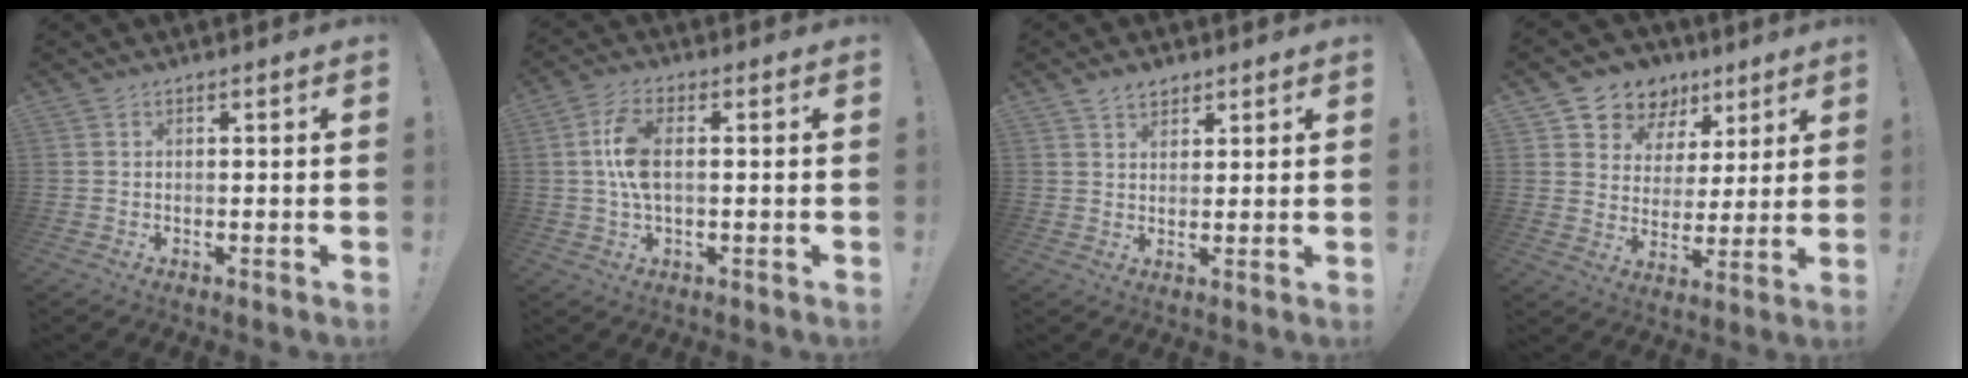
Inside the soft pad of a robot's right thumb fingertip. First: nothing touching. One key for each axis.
{"total": 9.0, "fx": 0.4, "fy": 3.8, "fz": 8.1, "tx": -0.164, "ty": -0.004, "tz": 0.006}
{"total": 4.0, "fx": 2.9, "fy": 2.5, "fz": 1.2, "tx": -0.012, "ty": -0.014, "tz": 0.053}
{"total": 9.2, "fx": 5.2, "fy": 7.4, "fz": 2.0, "tx": -0.032, "ty": -0.037, "tz": 0.104}